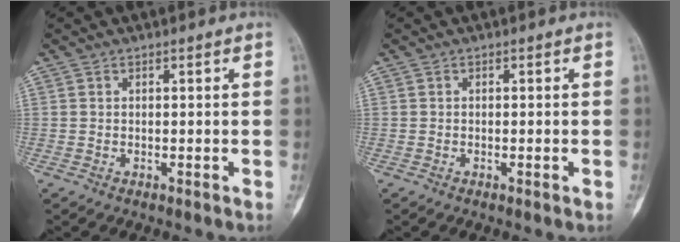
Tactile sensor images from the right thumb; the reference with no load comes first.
{"total": 0.7, "force": [-0.3, 0.2, 0.6], "torque": [-0.011, -0.001, -0.003]}